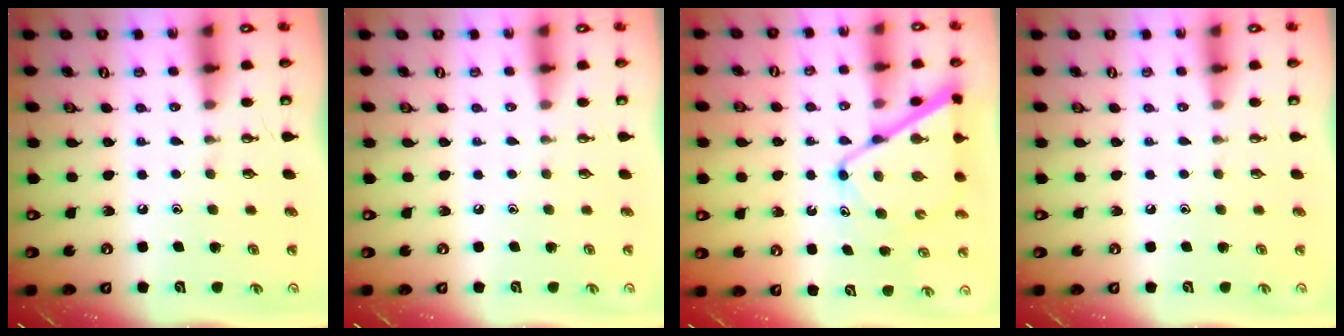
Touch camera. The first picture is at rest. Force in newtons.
{"total": 0.0}
{"total": 12.4, "press": 12.3, "slide": 1.2}
{"total": 0.0}